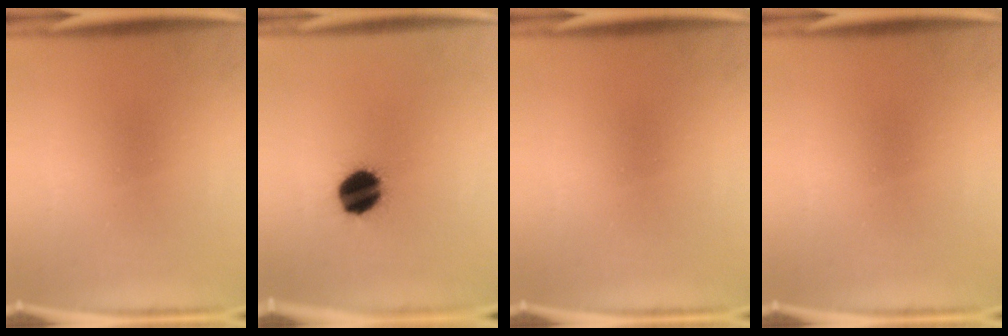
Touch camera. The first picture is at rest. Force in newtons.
{"total": 12.1}
{"total": 0.0}
{"total": 0.0}